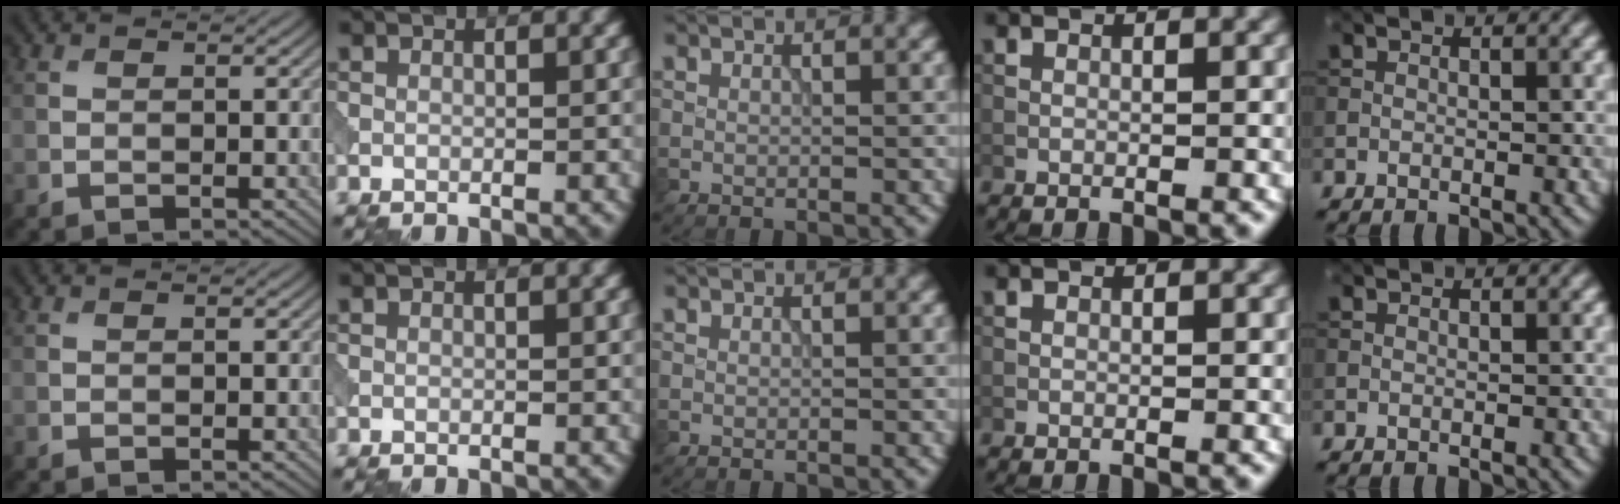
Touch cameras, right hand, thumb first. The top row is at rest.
{}